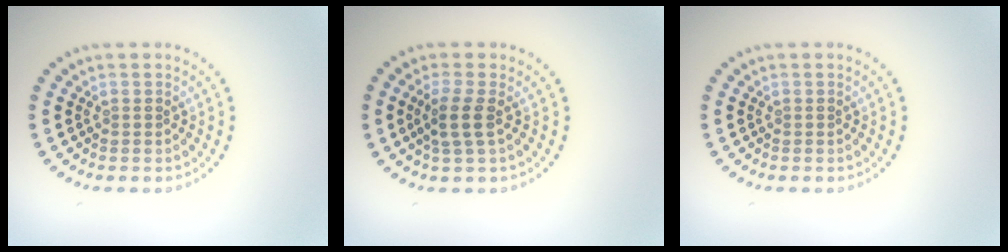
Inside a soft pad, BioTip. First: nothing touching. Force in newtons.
{"total": 2.2, "press": 1.9, "slide": 1.2}
{"total": 0.0}